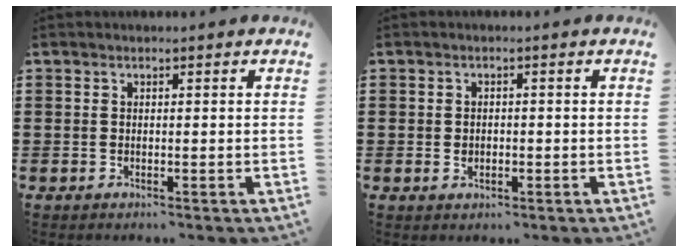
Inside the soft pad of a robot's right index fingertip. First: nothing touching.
{"total": 1.2, "force": [-0.3, 0.8, 0.8], "torque": [-0.020, 0.000, -0.007]}